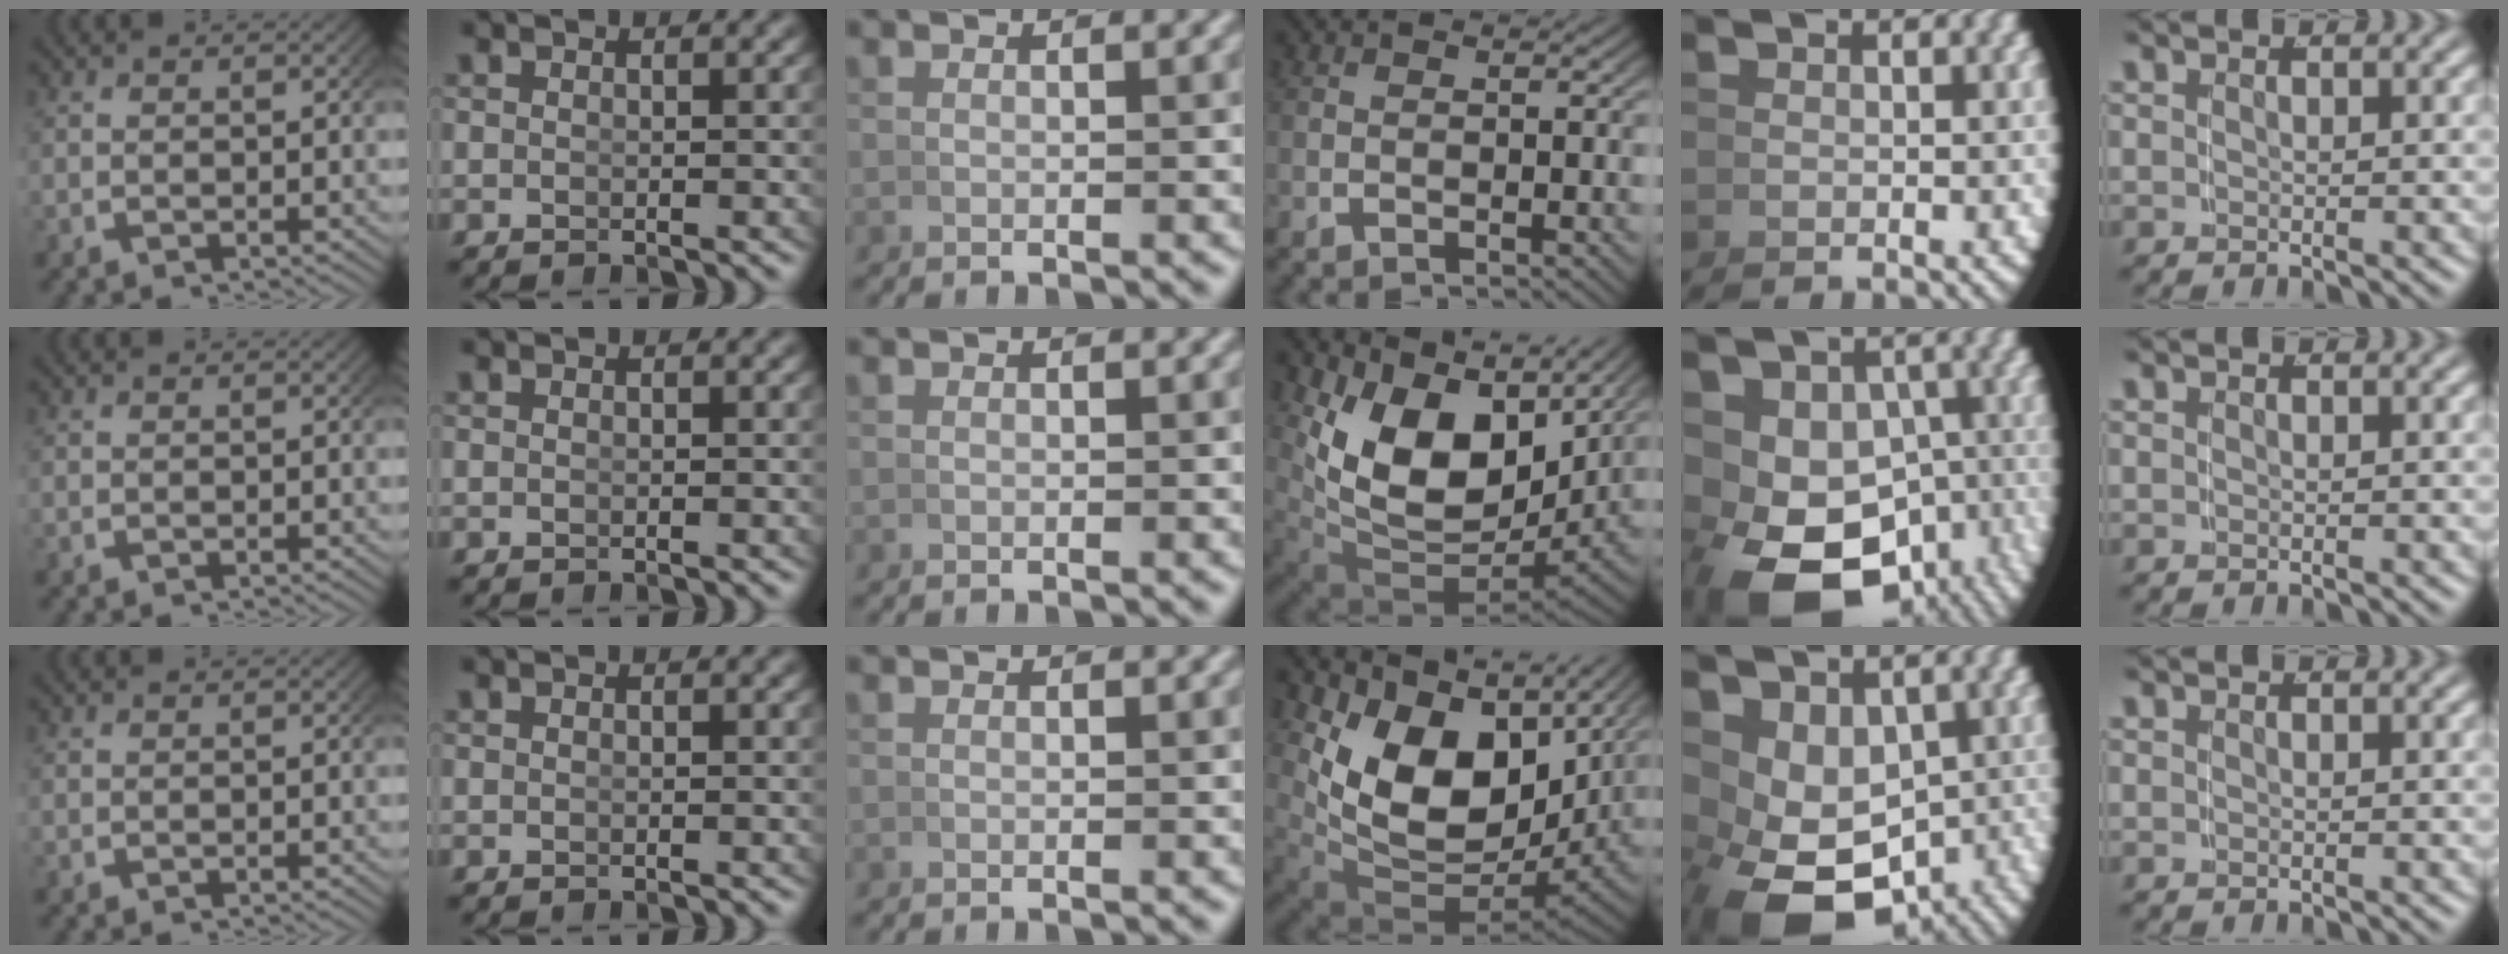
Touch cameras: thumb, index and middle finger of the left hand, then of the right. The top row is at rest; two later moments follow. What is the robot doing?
{"motion": "grasp_and_lifting", "object": "coin"}